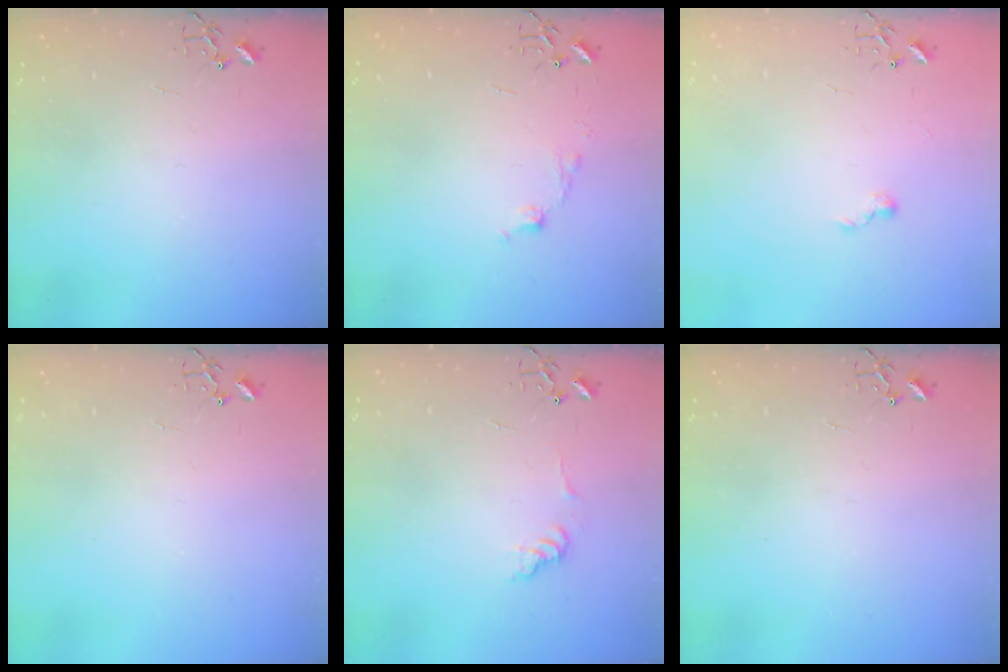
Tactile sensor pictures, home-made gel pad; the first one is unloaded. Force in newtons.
{"total": 6.7, "press": 6.7, "slide": 0.9}
{"total": 5.7, "press": 5.6, "slide": 0.7}
{"total": 0.0}
{"total": 7.3, "press": 7.3, "slide": 0.3}
{"total": 0.0}